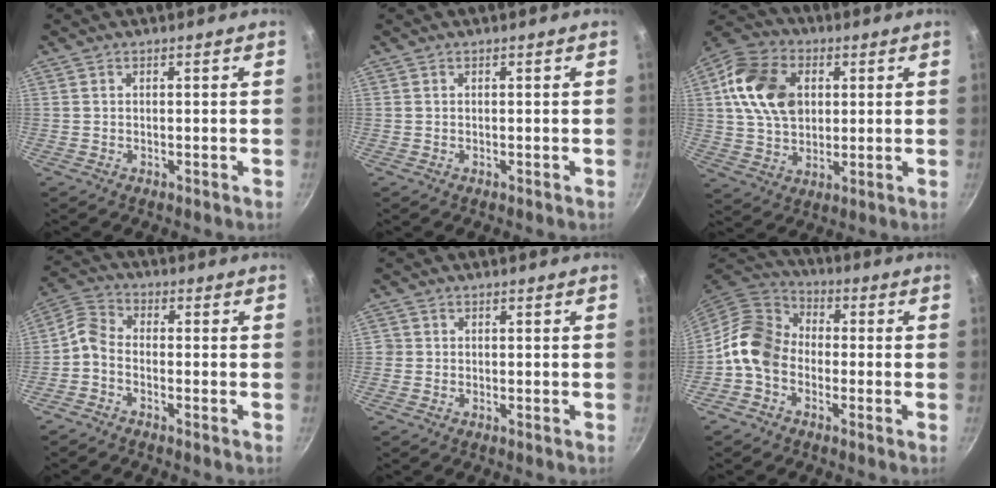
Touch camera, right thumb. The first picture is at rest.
{"total": 0.0}
{"total": 15.8, "force": [3.2, 11.4, 10.5], "torque": [-0.168, 0.001, 0.049]}
{"total": 4.5, "force": [-2.1, 2.7, 2.9], "torque": [-0.072, 0.035, -0.059]}
{"total": 0.9, "force": [-0.2, 0.9, 0.2], "torque": [-0.001, 0.001, -0.005]}
{"total": 10.1, "force": [-2.5, 7.8, 6.0], "torque": [-0.084, 0.037, -0.073]}